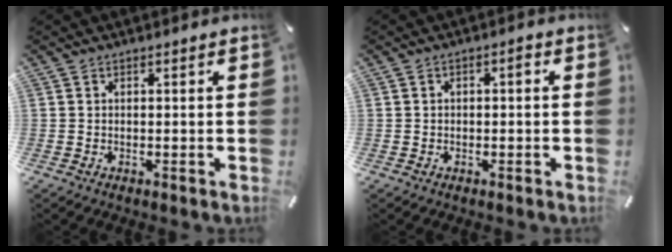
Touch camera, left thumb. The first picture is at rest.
{"total": 1.8, "force": [-0.4, 0.9, 1.5], "torque": [-0.028, 0.008, -0.009]}